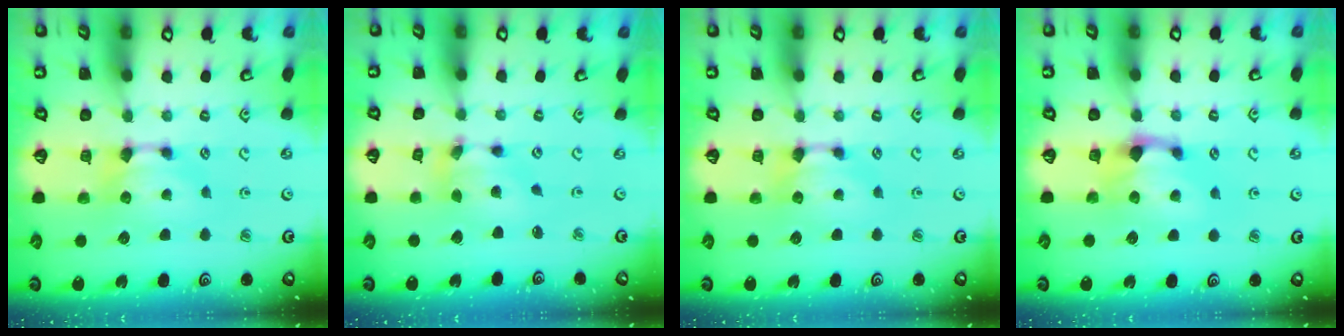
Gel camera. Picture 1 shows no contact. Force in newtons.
{"total": 4.4, "press": 4.1, "slide": 1.4}
{"total": 0.0}
{"total": 1.4, "press": 0.7, "slide": 1.1}